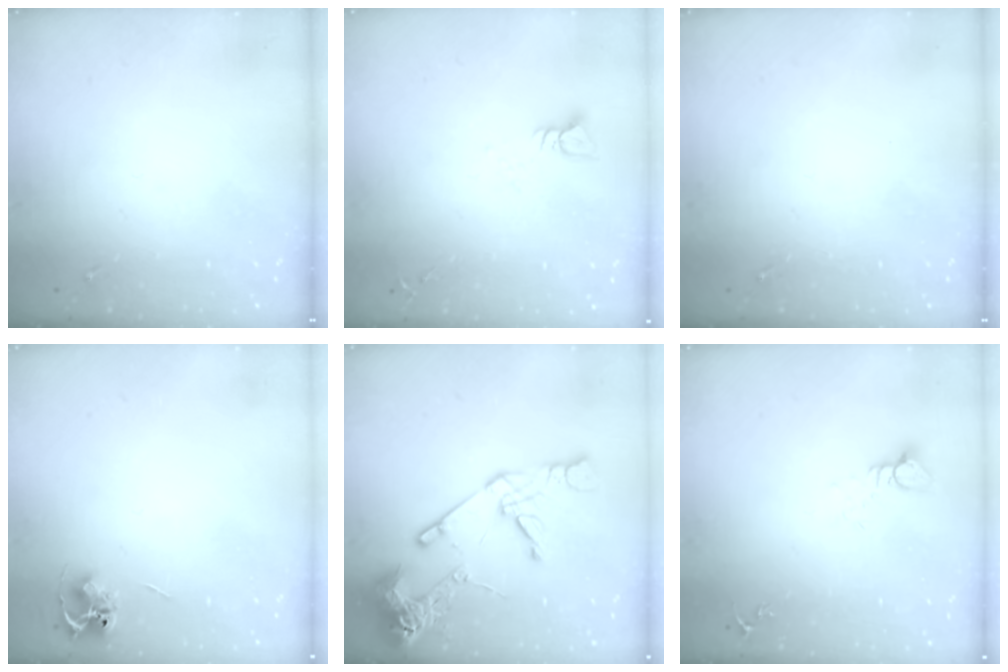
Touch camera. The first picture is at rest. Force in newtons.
{"total": 3.5, "press": 3.5, "slide": 0.2}
{"total": 0.0}
{"total": 6.5, "press": 6.5, "slide": 0.5}
{"total": 19.7, "press": 19.5, "slide": 2.6}
{"total": 4.2, "press": 4.2, "slide": 0.4}